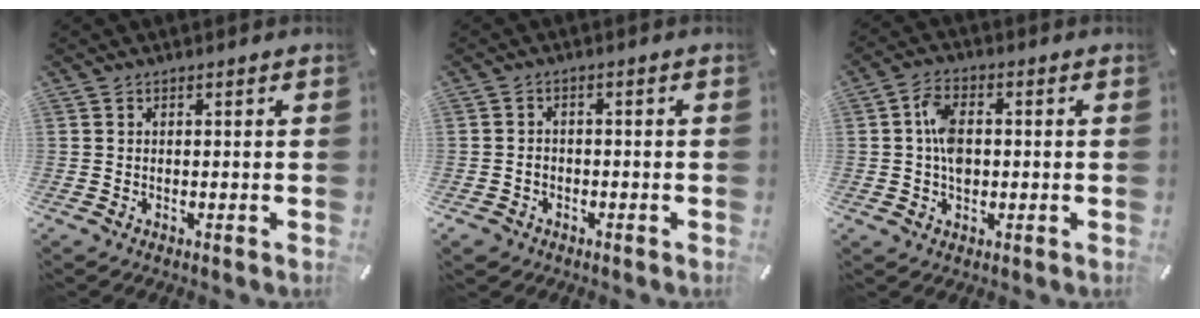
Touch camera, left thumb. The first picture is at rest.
{"total": 2.8, "force": [-1.3, 2.3, 0.9], "torque": [-0.016, 0.009, -0.028]}
{"total": 6.4, "force": [0.1, 4.1, 4.9], "torque": [-0.098, 0.004, -0.001]}